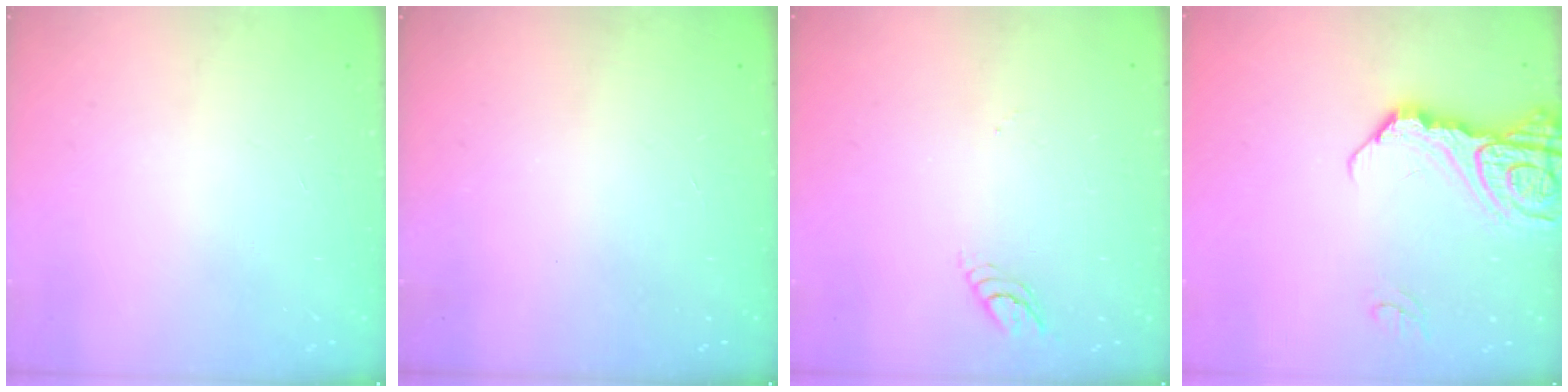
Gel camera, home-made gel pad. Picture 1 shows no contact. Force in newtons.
{"total": 0.0}
{"total": 3.5, "press": 3.5, "slide": 0.6}
{"total": 14.7, "press": 14.6, "slide": 1.7}